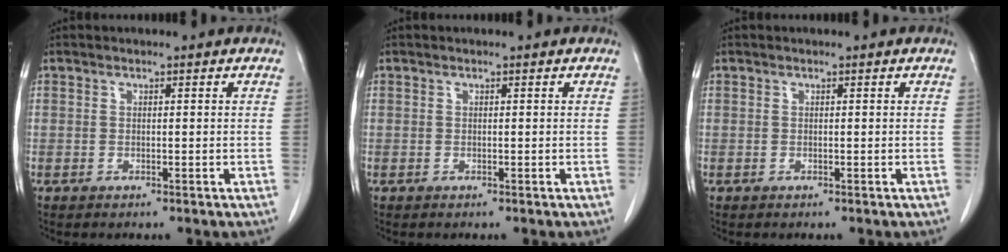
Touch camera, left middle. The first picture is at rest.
{"total": 0.0}
{"total": 0.0}